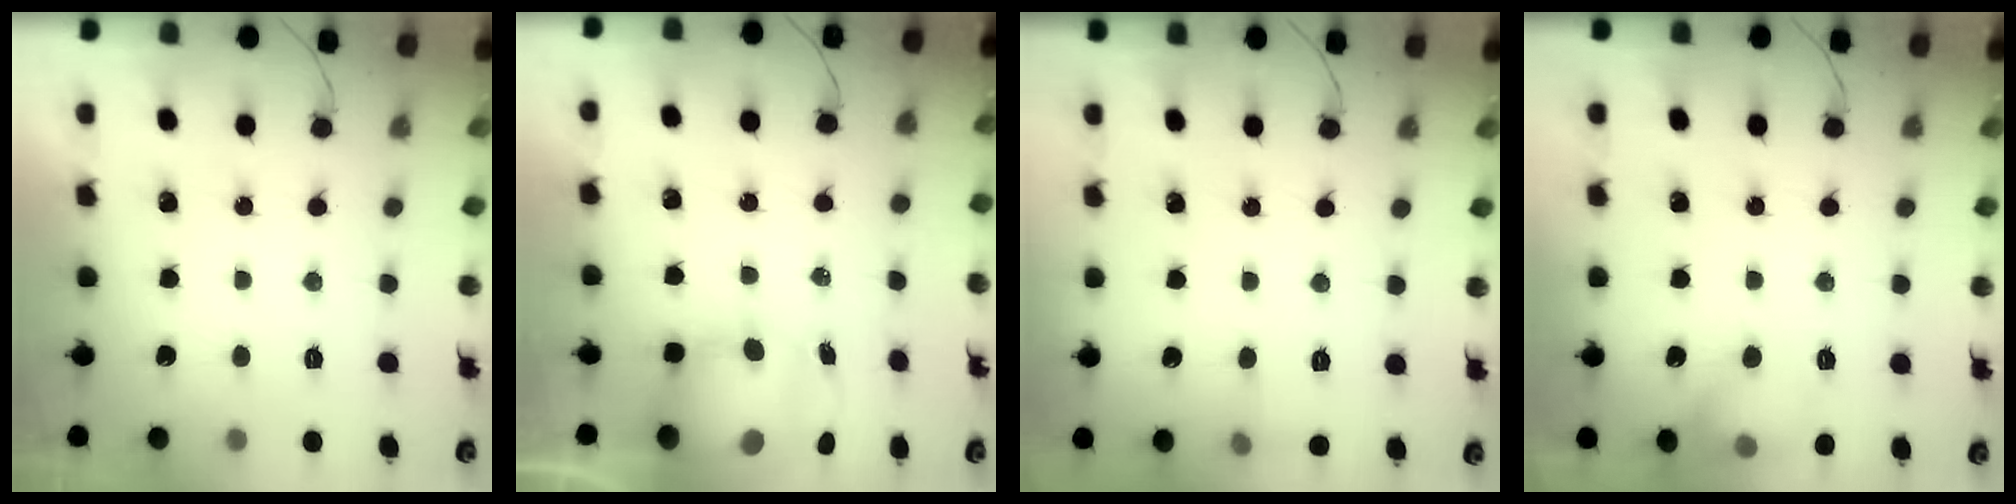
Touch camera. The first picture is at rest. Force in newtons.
{"total": 8.0, "press": 7.8, "slide": 1.8}
{"total": 5.5, "press": 5.1, "slide": 2.0}
{"total": 8.2, "press": 8.1, "slide": 1.1}